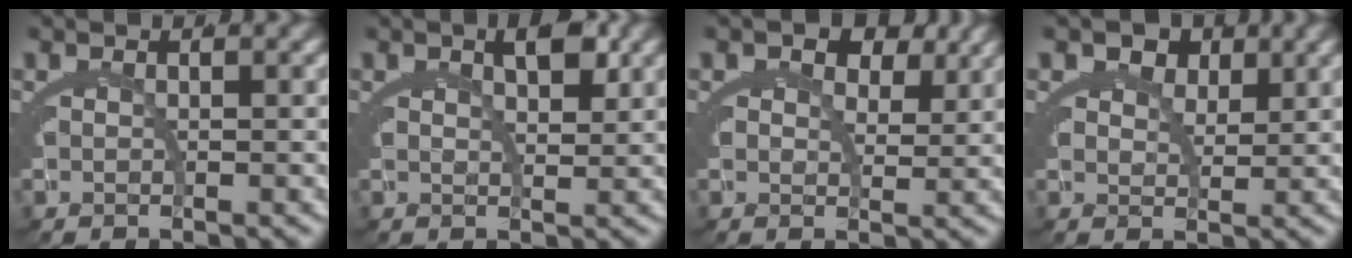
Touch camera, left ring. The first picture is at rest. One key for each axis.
{"total": 2.9, "fx": 1.2, "fy": 1.5, "fz": 2.1, "tx": -0.022, "ty": -0.002, "tz": 0.020}
{"total": 3.6, "fx": 1.3, "fy": 2.8, "fz": 1.9, "tx": -0.027, "ty": -0.020, "tz": 0.022}
{"total": 4.1, "fx": 1.7, "fy": 3.4, "fz": 1.6, "tx": -0.029, "ty": -0.016, "tz": 0.029}